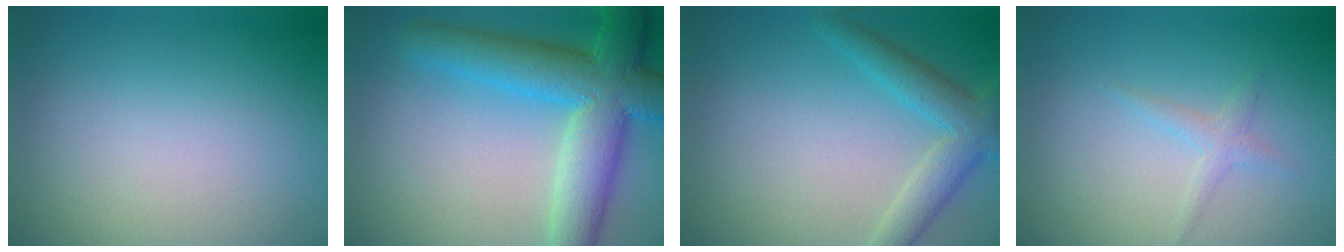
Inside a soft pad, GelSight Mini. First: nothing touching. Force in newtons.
{"total": 9.1, "press": 9.0, "slide": 0.5}
{"total": 4.0, "press": 4.0, "slide": 0.2}
{"total": 1.2, "press": 1.2, "slide": 0.1}